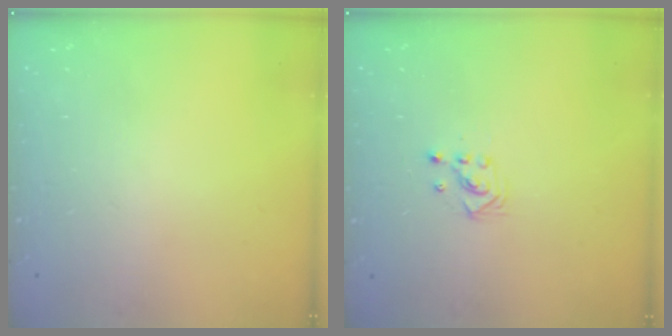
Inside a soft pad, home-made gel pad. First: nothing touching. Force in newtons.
{"total": 2.2, "press": 2.2, "slide": 0.2}